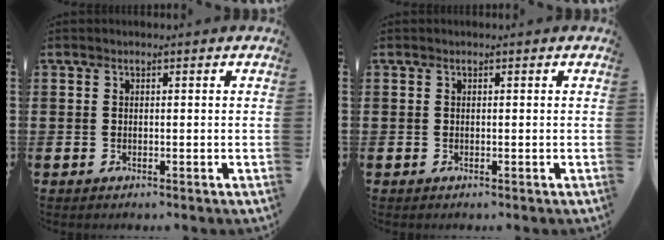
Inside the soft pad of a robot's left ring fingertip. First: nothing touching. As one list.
[{"total": 0.0}]